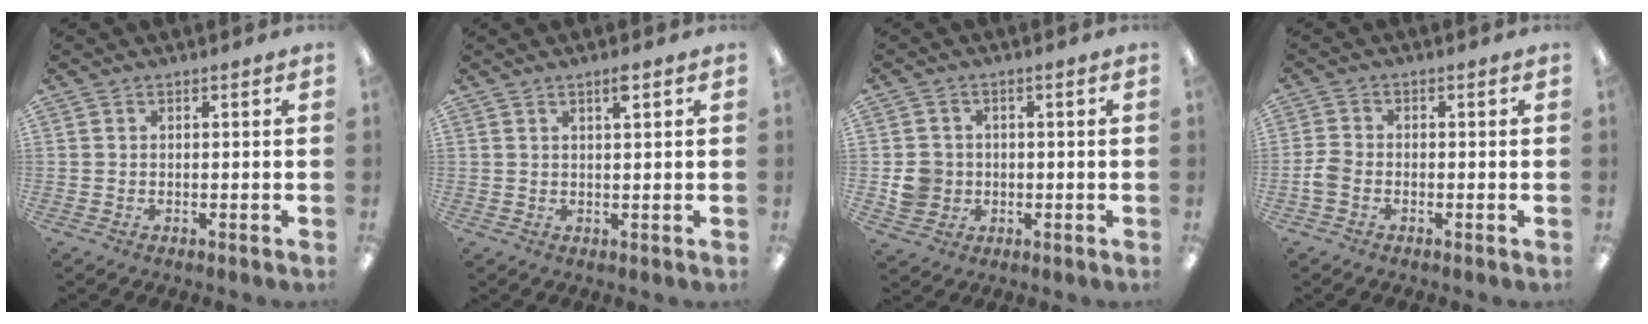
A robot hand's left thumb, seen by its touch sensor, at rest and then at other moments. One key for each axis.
{"total": 2.6, "fx": 1.7, "fy": 0.4, "fz": 1.9, "tx": -0.034, "ty": -0.001, "tz": 0.025}
{"total": 5.7, "fx": -0.6, "fy": 5.4, "fz": 1.6, "tx": -0.034, "ty": 0.012, "tz": -0.008}
{"total": 3.3, "fx": -1.4, "fy": 2.1, "fz": 2.0, "tx": -0.038, "ty": 0.007, "tz": -0.026}